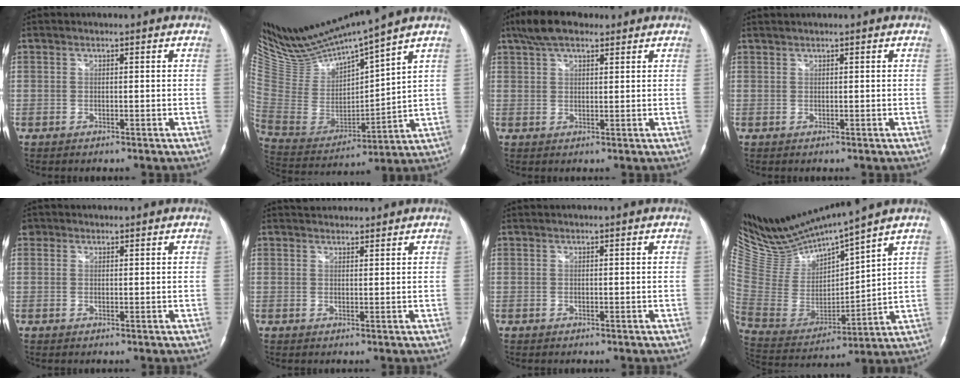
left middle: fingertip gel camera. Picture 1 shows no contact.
{"total": 15.6, "force": [14.5, -0.6, 5.7], "torque": [-0.124, -0.021, 0.295]}
{"total": 7.0, "force": [5.0, 2.7, 4.1], "torque": [-0.085, 0.021, 0.088]}
{"total": 0.7, "force": [0.6, -0.1, 0.1], "torque": [-0.006, 0.009, 0.018]}
{"total": 1.6, "force": [1.0, 1.3, 0.0], "torque": [0.006, 0.006, 0.012]}
{"total": 3.3, "force": [3.2, 0.9, 0.6], "torque": [-0.013, 0.022, 0.051]}
{"total": 0.0}
{"total": 15.4, "force": [14.6, -0.5, 4.7], "torque": [-0.107, -0.025, 0.302]}